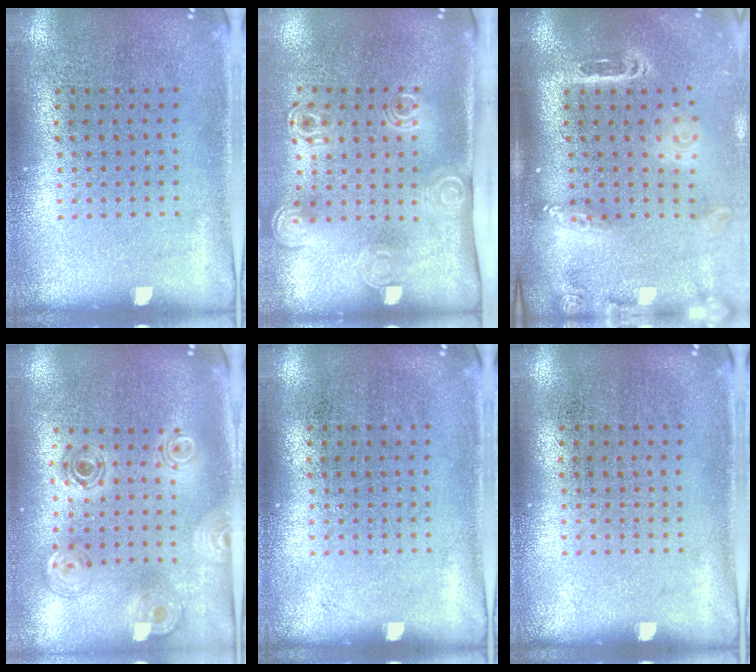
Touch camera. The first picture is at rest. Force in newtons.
{"total": 2.1, "press": 1.5, "slide": 1.5}
{"total": 2.6, "press": 1.9, "slide": 1.8}
{"total": 1.3, "press": 1.2, "slide": 0.5}
{"total": 0.0}
{"total": 0.0}